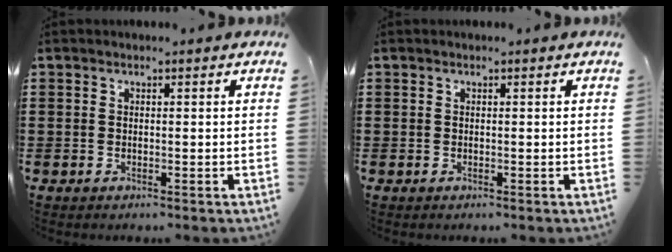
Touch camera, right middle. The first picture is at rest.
{"total": 0.0}